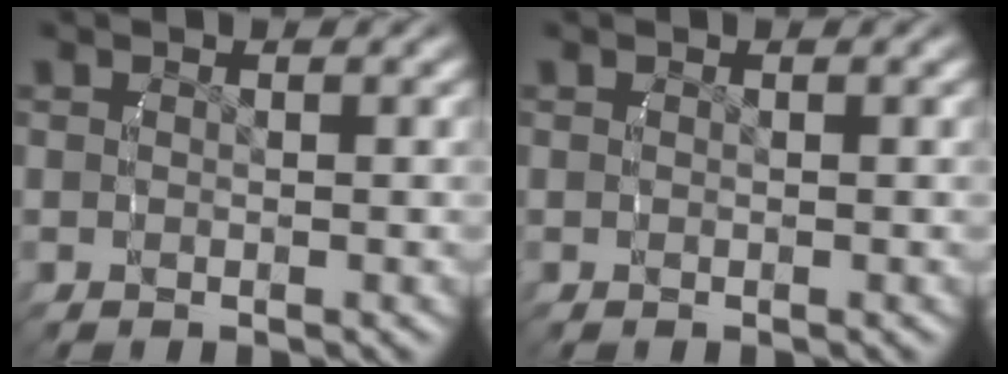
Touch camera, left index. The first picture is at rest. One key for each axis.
{"total": 0.0}